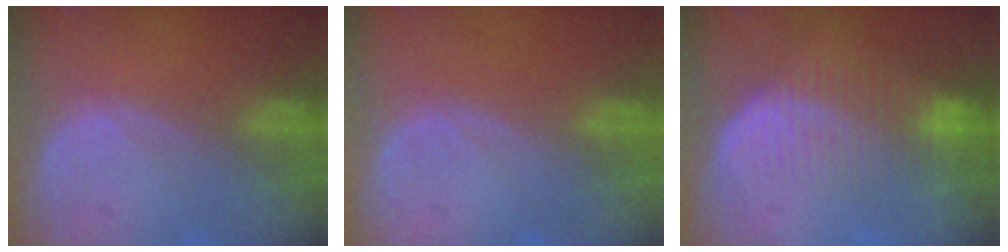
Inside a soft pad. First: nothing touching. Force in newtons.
{"total": 0.0}
{"total": 7.8, "press": 6.9, "slide": 3.7}